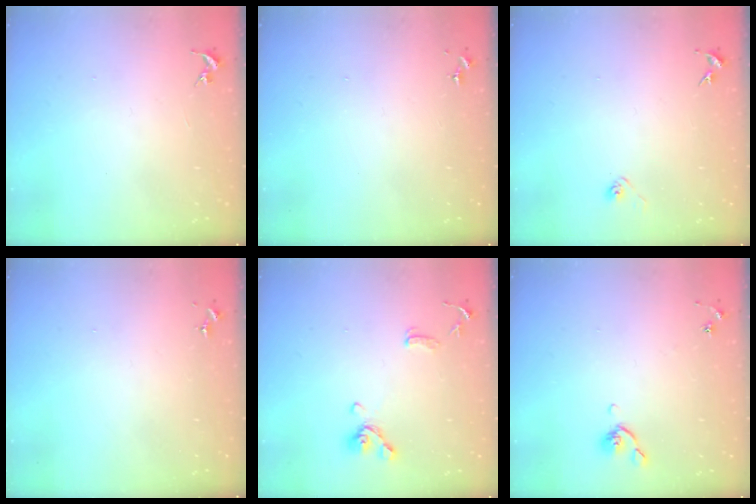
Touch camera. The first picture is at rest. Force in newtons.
{"total": 0.0}
{"total": 3.3, "press": 3.2, "slide": 0.8}
{"total": 0.0}
{"total": 11.6, "press": 11.4, "slide": 2.1}
{"total": 5.3, "press": 5.2, "slide": 0.9}